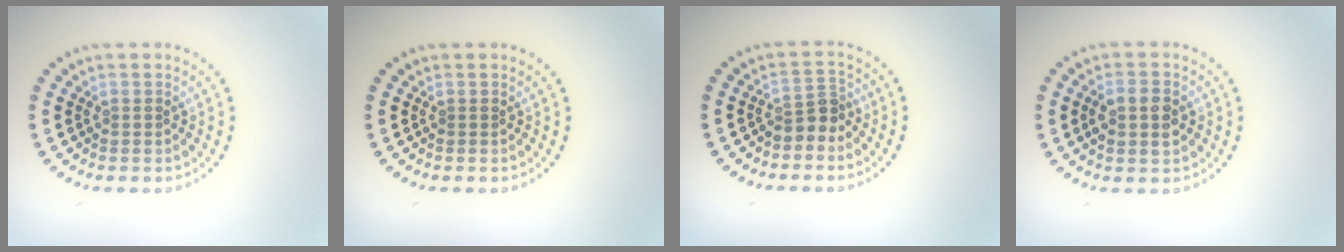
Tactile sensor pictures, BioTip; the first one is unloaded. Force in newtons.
{"total": 0.0}
{"total": 2.3, "press": 1.7, "slide": 1.5}
{"total": 2.7, "press": 2.7, "slide": 0.1}